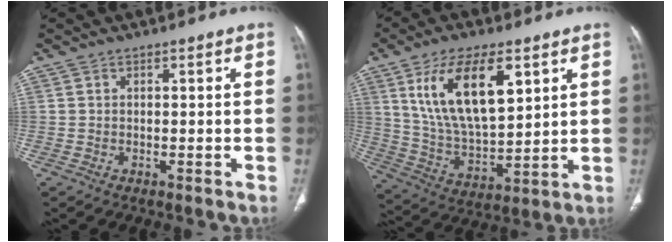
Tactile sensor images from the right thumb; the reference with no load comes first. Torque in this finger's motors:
{"motor_torque": [0.01, 3.34, 1.25, 0.57, 0.18]}